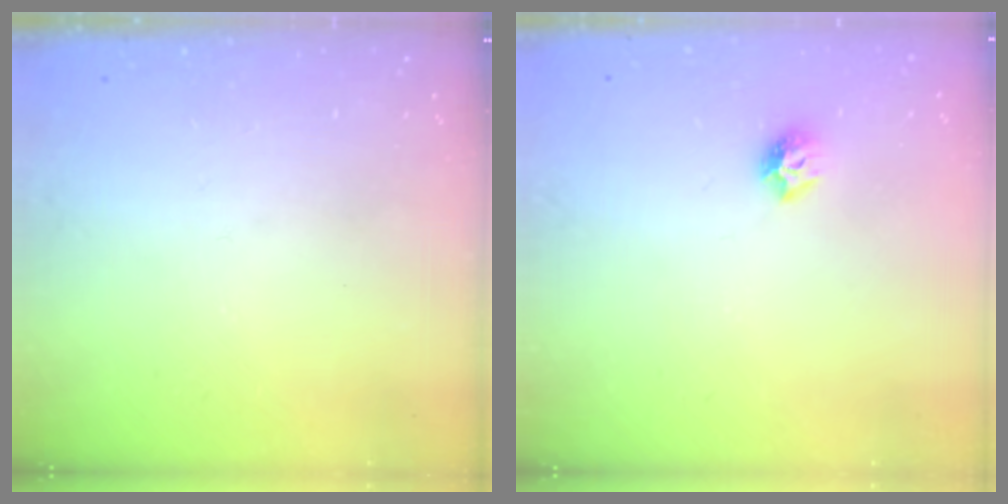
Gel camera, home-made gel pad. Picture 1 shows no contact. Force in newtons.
{"total": 6.7, "press": 6.7, "slide": 0.8}